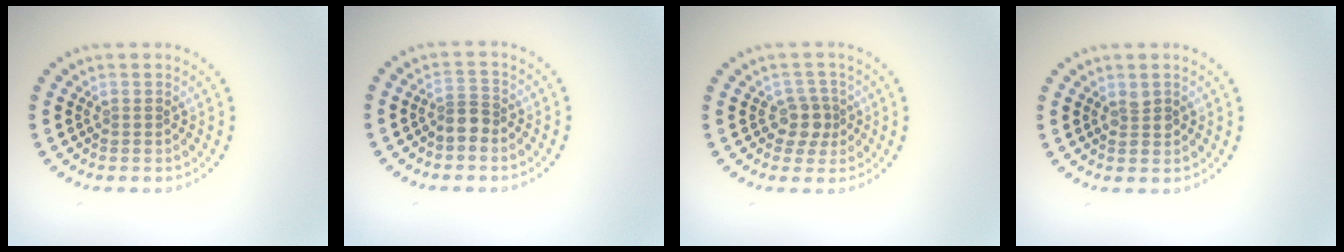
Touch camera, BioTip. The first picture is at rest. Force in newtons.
{"total": 1.5, "press": 1.2, "slide": 0.9}
{"total": 2.2, "press": 1.8, "slide": 1.3}
{"total": 1.0, "press": 0.9, "slide": 0.3}